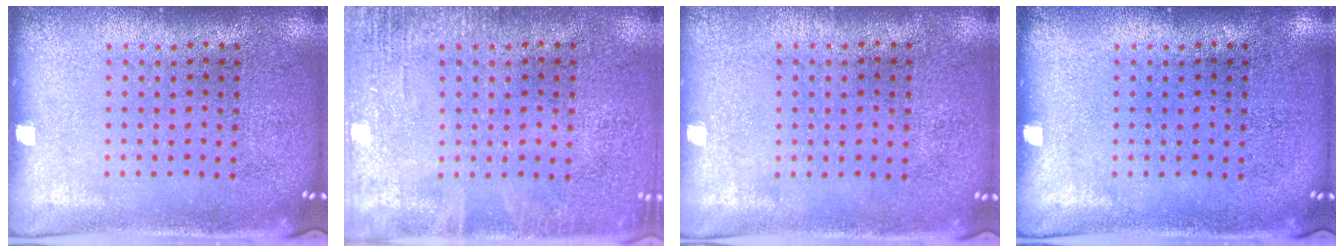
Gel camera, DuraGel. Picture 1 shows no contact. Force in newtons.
{"total": 1.9, "press": 1.9, "slide": 0.2}
{"total": 0.0}
{"total": 0.0}